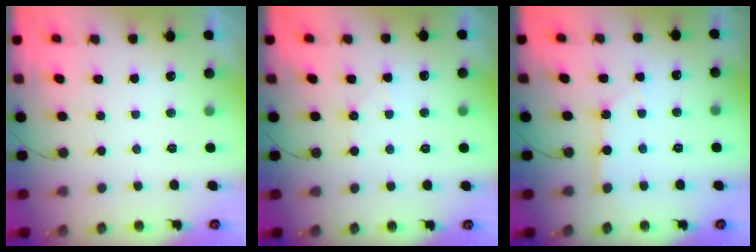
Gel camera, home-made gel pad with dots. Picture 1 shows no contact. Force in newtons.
{"total": 3.6, "press": 3.5, "slide": 0.6}
{"total": 3.0, "press": 3.0, "slide": 0.4}